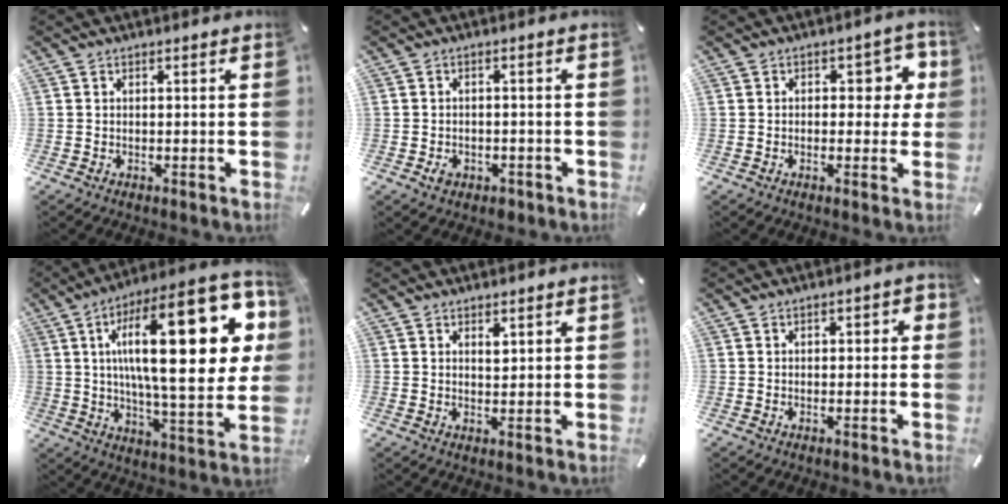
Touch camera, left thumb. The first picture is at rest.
{"total": 3.0, "force": [-1.3, 2.3, 1.5], "torque": [-0.025, 0.007, -0.023]}
{"total": 7.0, "force": [1.0, 4.1, 5.6], "torque": [-0.061, 0.001, 0.007]}
{"total": 32.7, "force": [8.4, 11.7, 29.4], "torque": [-0.481, -0.053, 0.129]}
{"total": 2.0, "force": [1.2, 1.2, 1.2], "torque": [-0.009, -0.006, 0.018]}
{"total": 1.8, "force": [-0.7, 1.1, 1.2], "torque": [-0.021, 0.008, -0.015]}